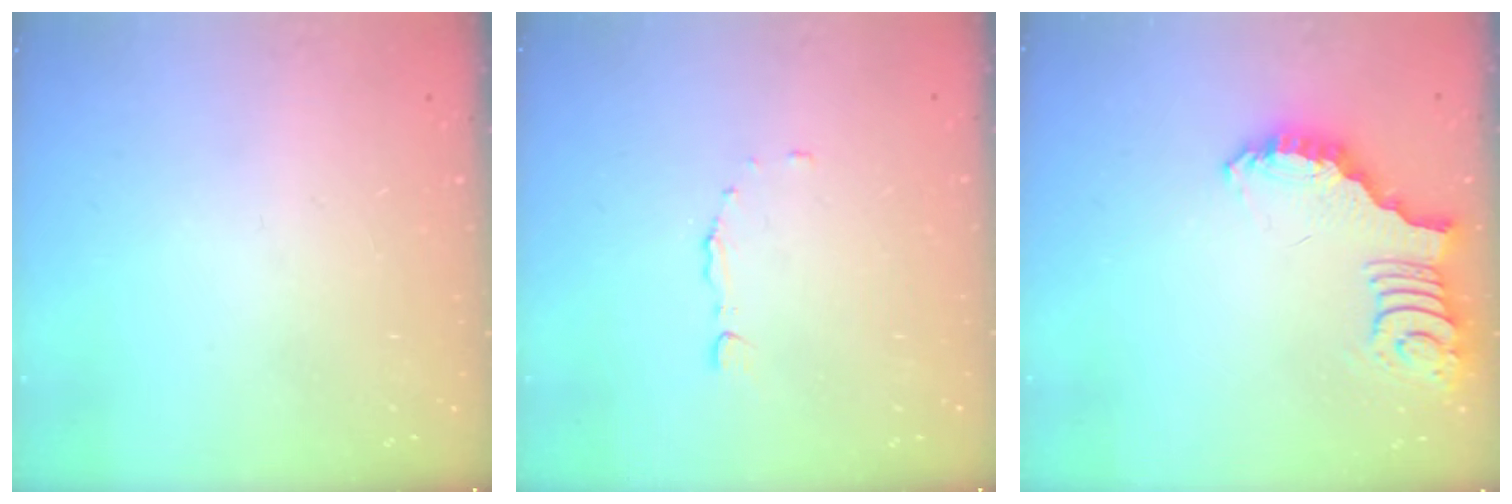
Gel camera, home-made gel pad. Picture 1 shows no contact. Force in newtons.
{"total": 3.0, "press": 2.9, "slide": 0.7}
{"total": 2.4, "press": 2.4, "slide": 0.5}